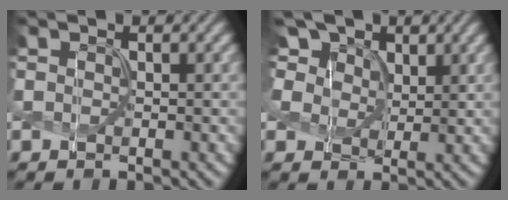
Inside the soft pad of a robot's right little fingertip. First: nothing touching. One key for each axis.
{"total": 8.8, "fx": 5.0, "fy": 5.8, "fz": 4.4, "tx": -0.111, "ty": 0.020, "tz": 0.074}